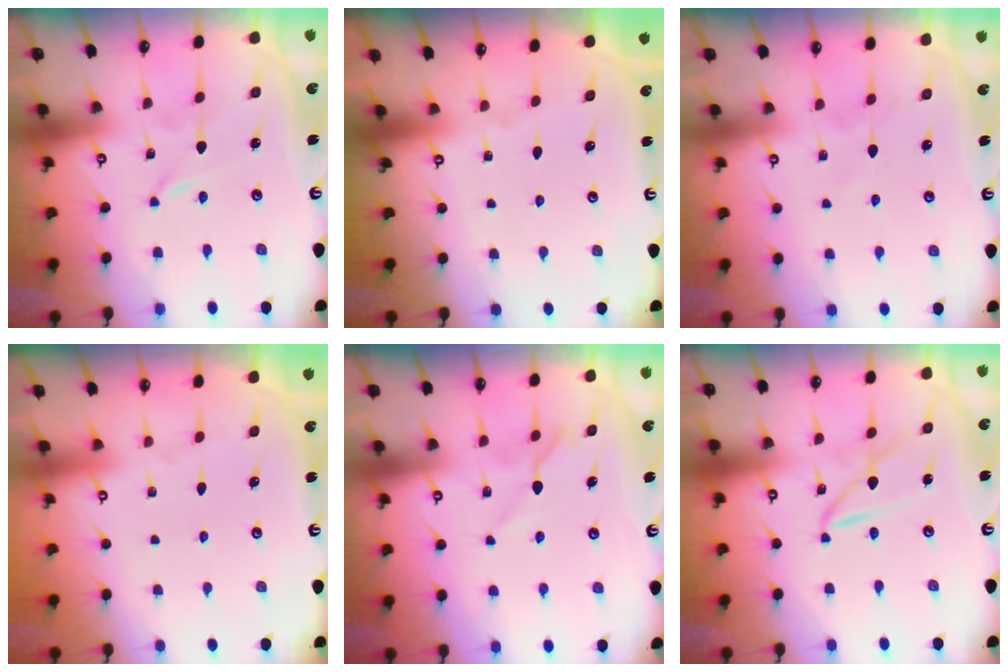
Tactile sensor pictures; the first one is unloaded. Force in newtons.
{"total": 0.0}
{"total": 4.3, "press": 4.2, "slide": 0.6}
{"total": 0.0}
{"total": 6.6, "press": 6.5, "slide": 0.6}
{"total": 5.2, "press": 5.1, "slide": 0.4}